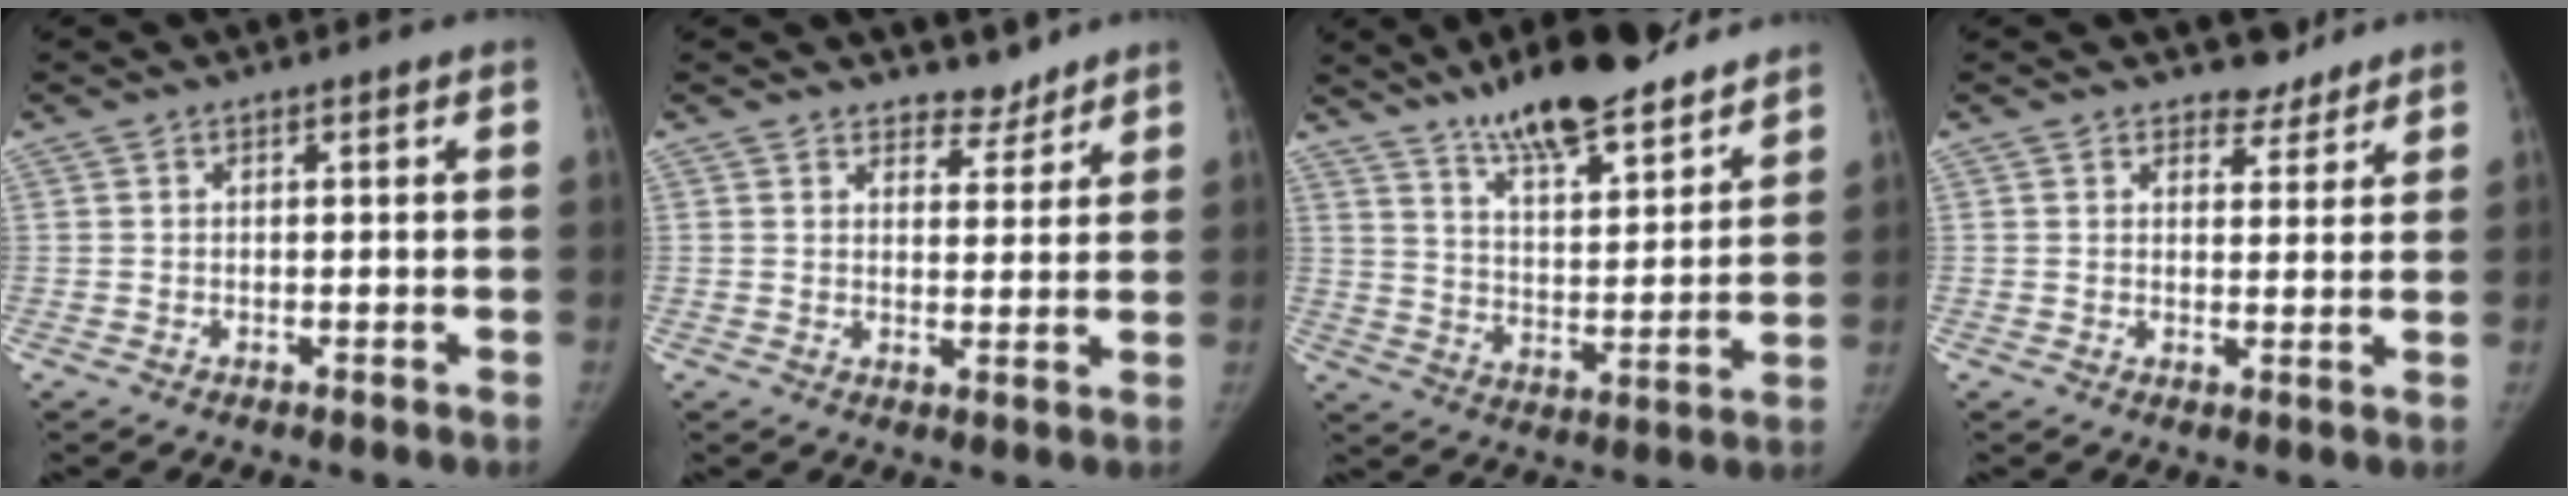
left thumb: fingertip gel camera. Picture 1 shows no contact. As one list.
[{"total": 4.0, "force": [3.6, 1.8, 0.3], "torque": [0.022, -0.028, 0.051]}, {"total": 18.4, "force": [14.4, 4.7, 10.4], "torque": [-0.131, -0.072, 0.236]}, {"total": 3.6, "force": [3.1, 1.8, 0.1], "torque": [0.023, -0.023, 0.039]}]